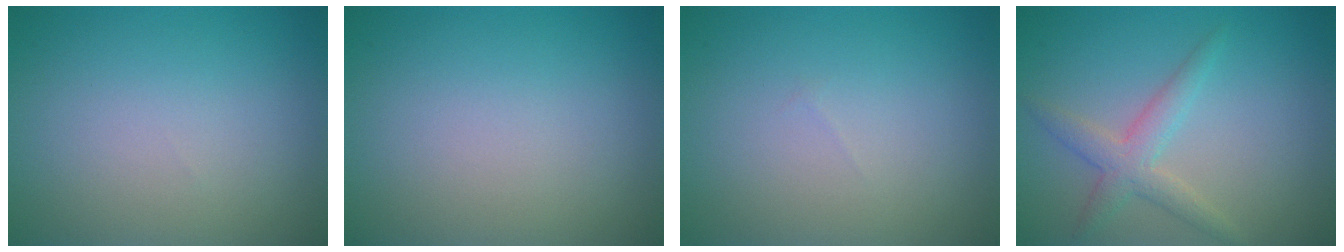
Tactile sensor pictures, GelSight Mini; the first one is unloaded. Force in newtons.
{"total": 0.0}
{"total": 0.0}
{"total": 2.7, "press": 2.7, "slide": 0.0}